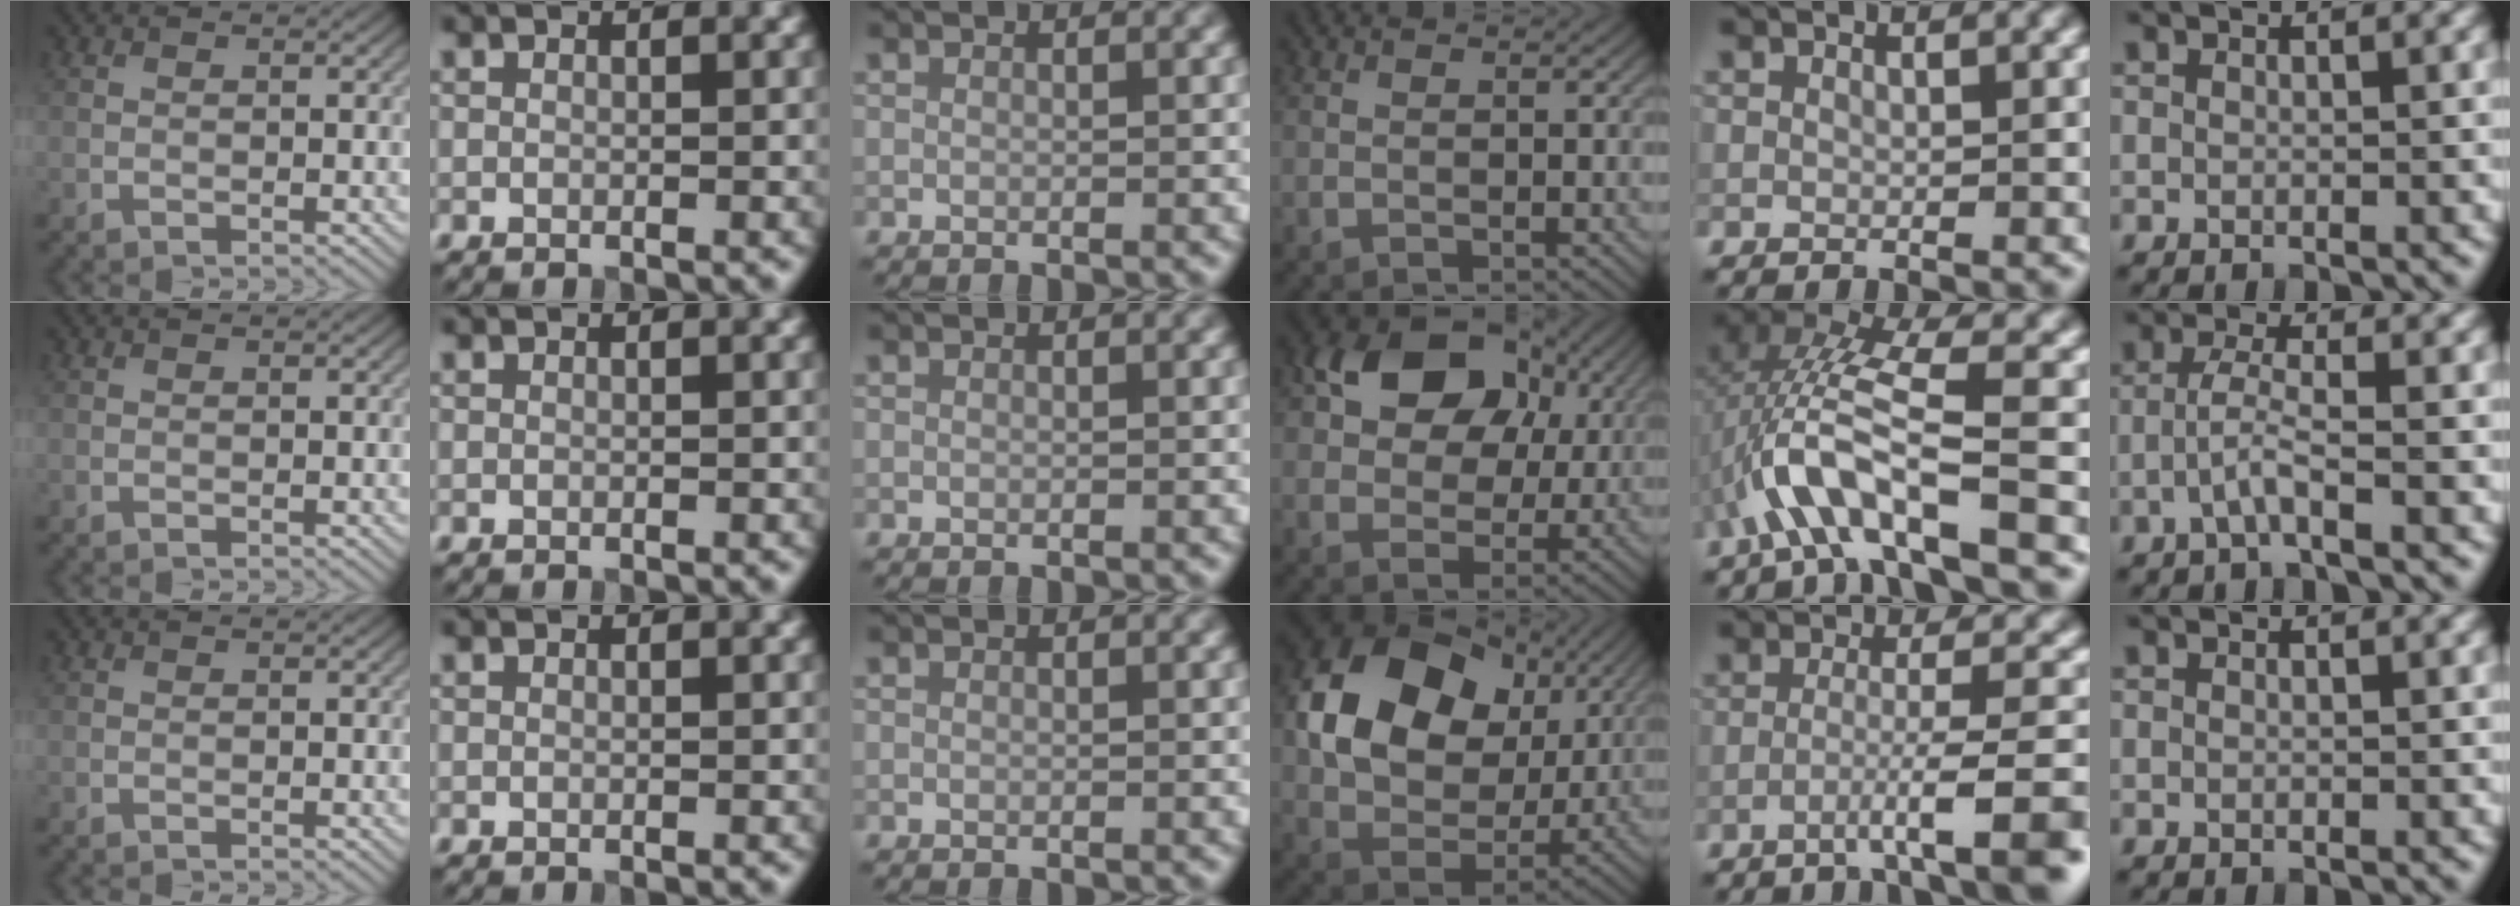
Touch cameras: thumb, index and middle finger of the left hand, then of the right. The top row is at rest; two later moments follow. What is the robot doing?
{"motion": "lift_and_place", "object": "calculator"}